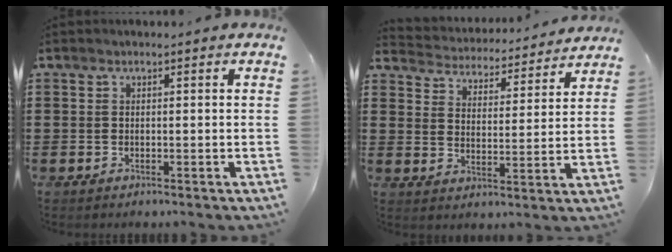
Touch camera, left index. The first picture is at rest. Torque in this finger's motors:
{"motor_torque": [-0.54, -1.39, 0.09, -0.01]}